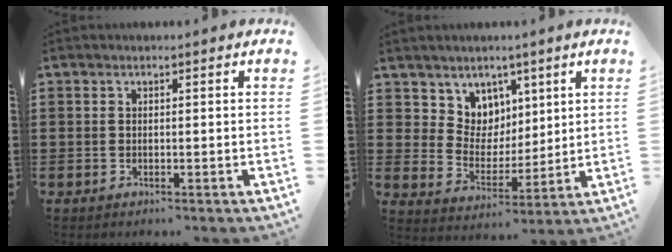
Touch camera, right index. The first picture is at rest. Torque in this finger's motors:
{"motor_torque": [0.31, 0.36, 0.12, 0.02]}